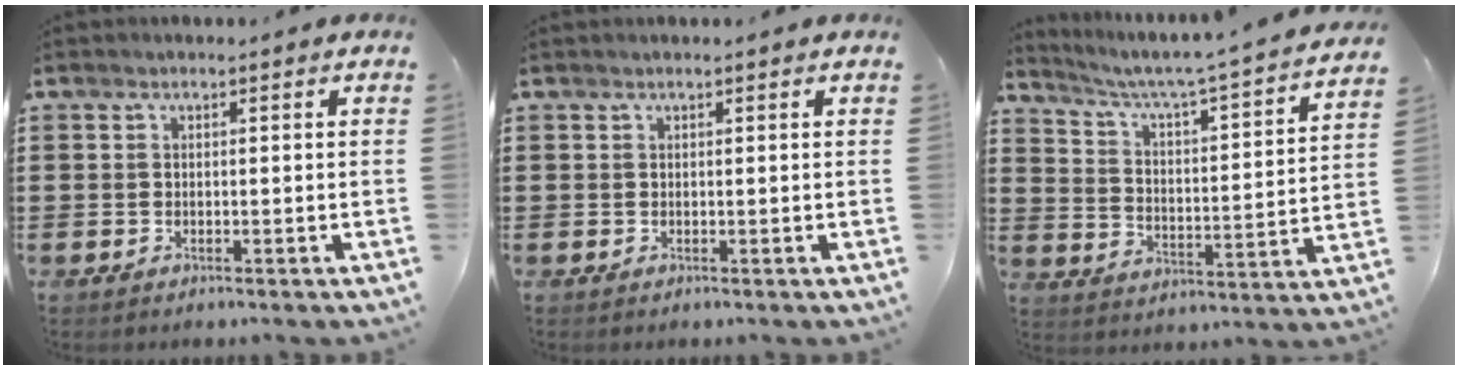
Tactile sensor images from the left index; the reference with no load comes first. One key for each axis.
{"total": 0.0}
{"total": 3.6, "fx": 3.1, "fy": -0.7, "fz": 1.7, "tx": -0.052, "ty": -0.041, "tz": 0.037}